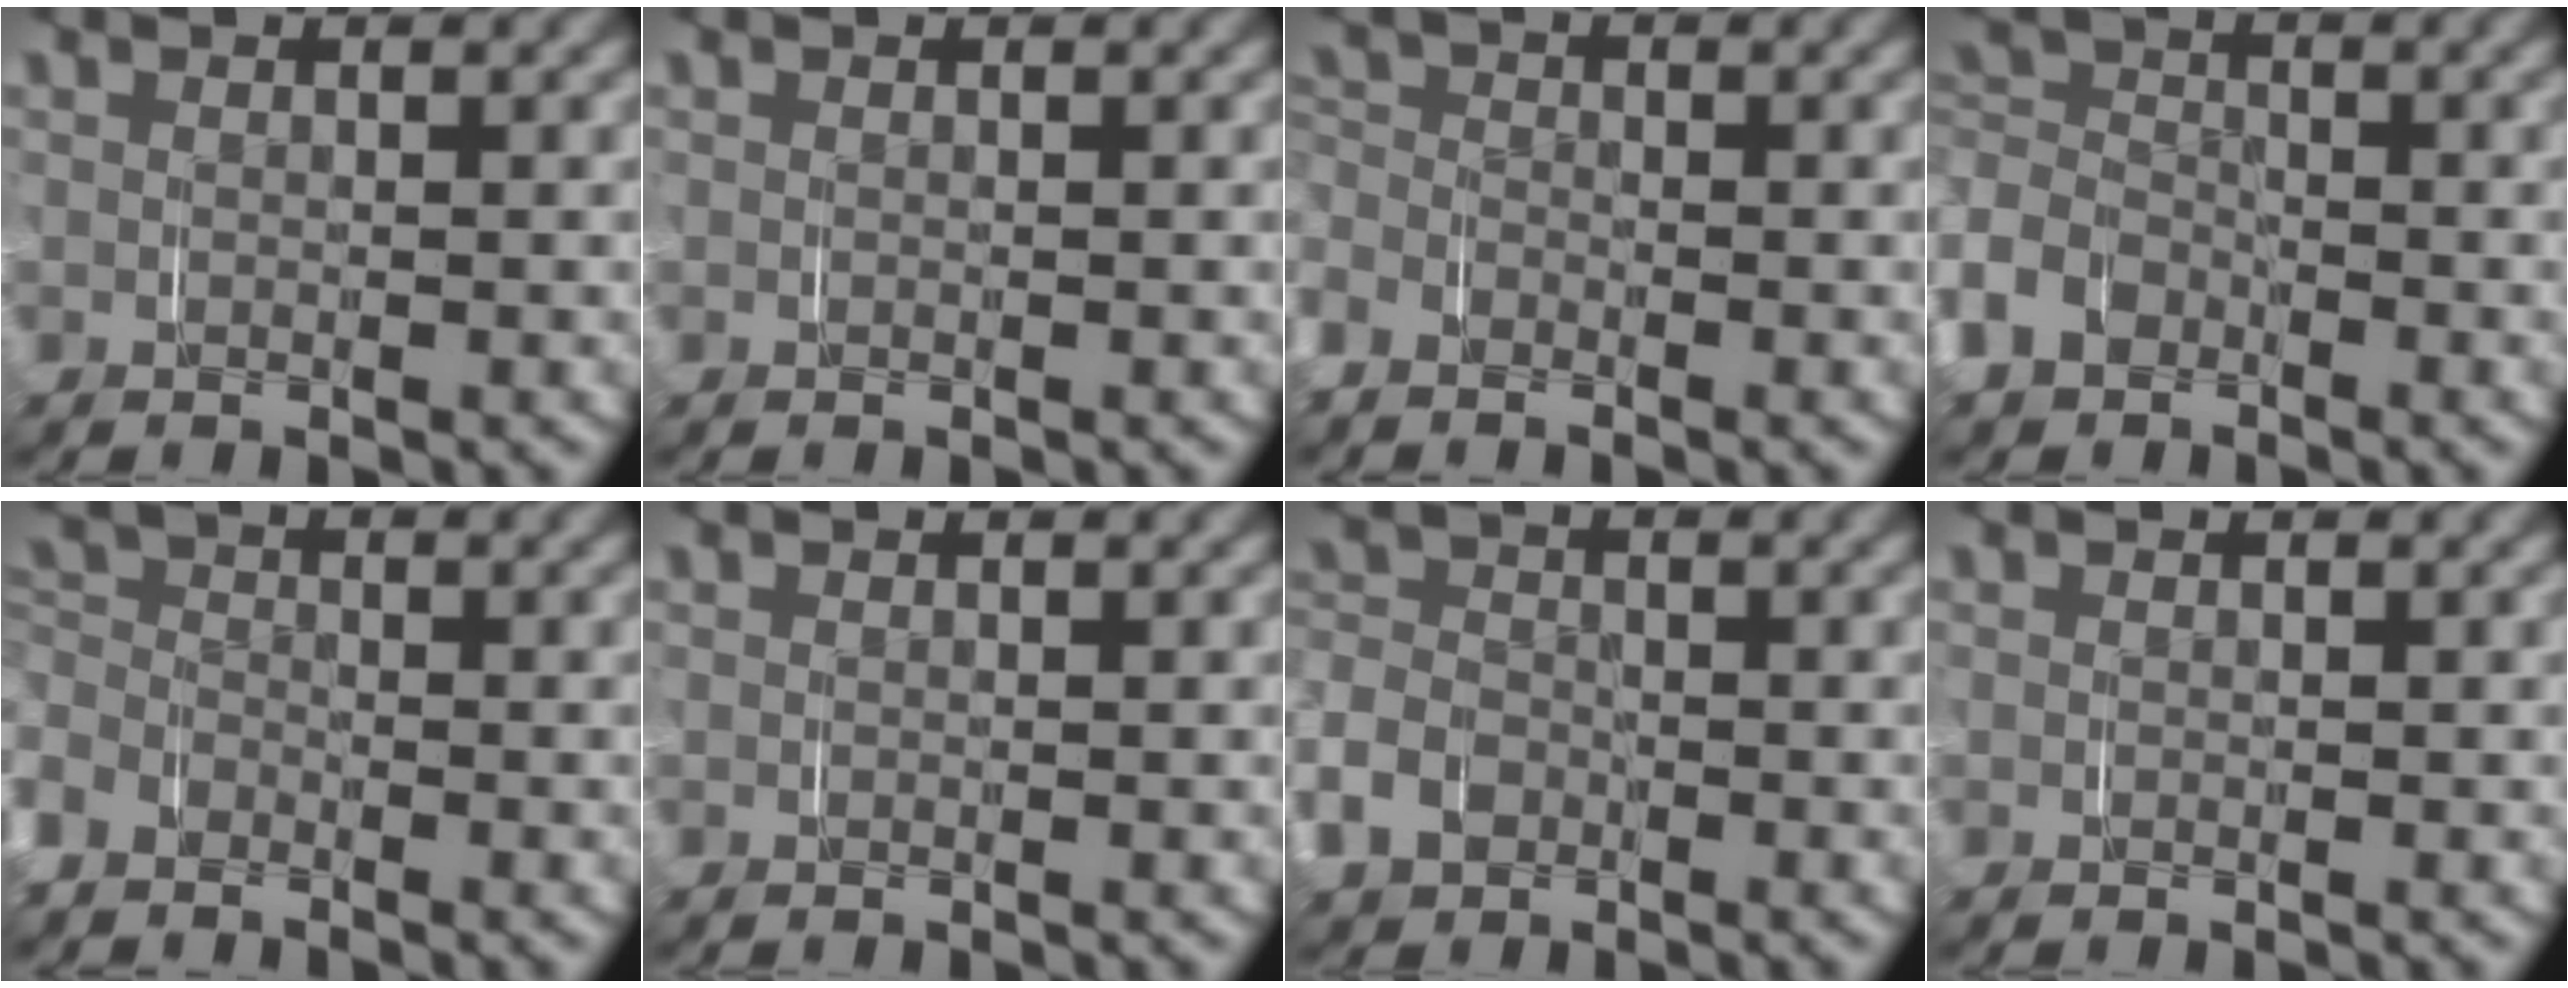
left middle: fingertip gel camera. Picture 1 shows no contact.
{"total": 0.0}
{"total": 2.5, "force": [-2.1, 1.0, -0.8], "torque": [0.017, -0.001, -0.046]}
{"total": 3.6, "force": [-2.6, 2.4, -0.9], "torque": [0.009, -0.006, -0.052]}
{"total": 2.5, "force": [-1.9, 1.1, -1.1], "torque": [0.021, 0.000, -0.045]}
{"total": 0.0}
{"total": 2.4, "force": [-1.8, 1.5, -0.7], "torque": [0.024, 0.005, -0.039]}
{"total": 0.0}